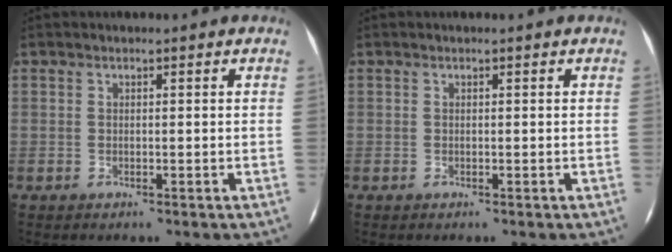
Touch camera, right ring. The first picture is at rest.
{"total": 0.0}